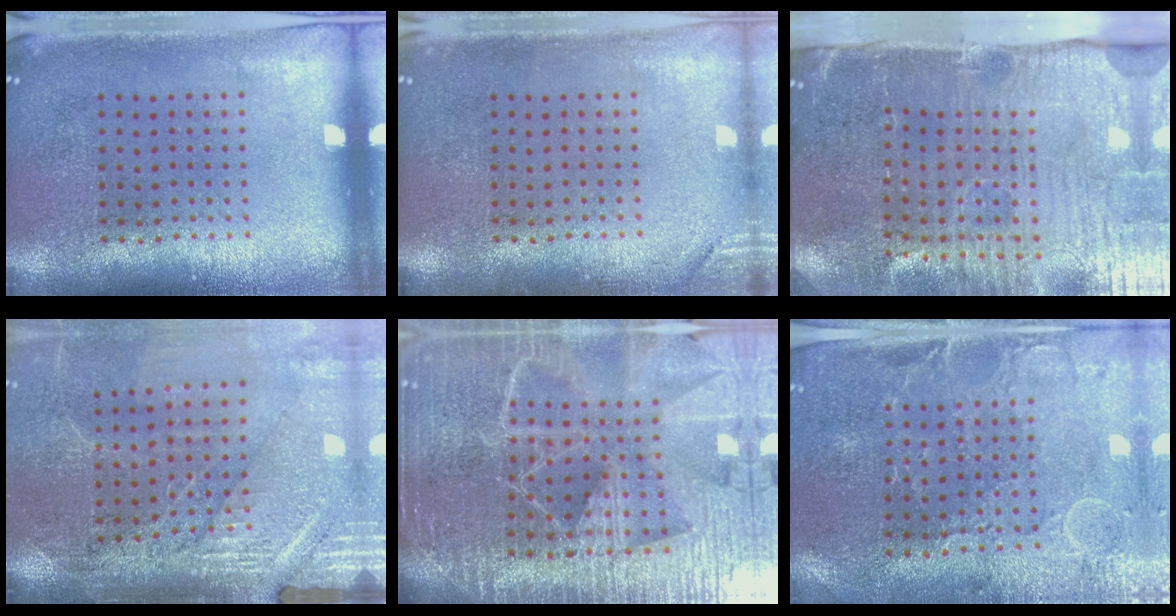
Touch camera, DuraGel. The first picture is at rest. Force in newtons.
{"total": 1.3, "press": 1.2, "slide": 0.3}
{"total": 5.2, "press": 4.3, "slide": 2.9}
{"total": 3.2, "press": 3.1, "slide": 0.6}
{"total": 6.2, "press": 5.4, "slide": 3.1}
{"total": 0.7, "press": 0.5, "slide": 0.4}